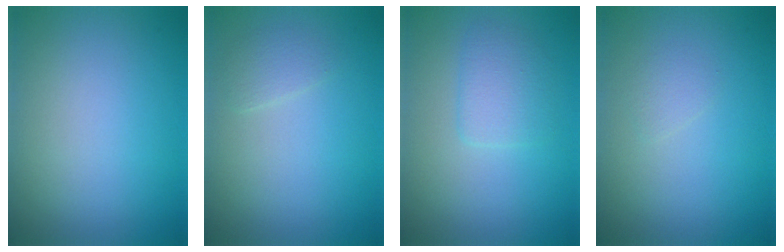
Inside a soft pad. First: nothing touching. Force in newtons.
{"total": 1.2, "press": 1.2, "slide": 0.1}
{"total": 2.1, "press": 2.1, "slide": 0.0}
{"total": 0.8, "press": 0.8, "slide": 0.1}